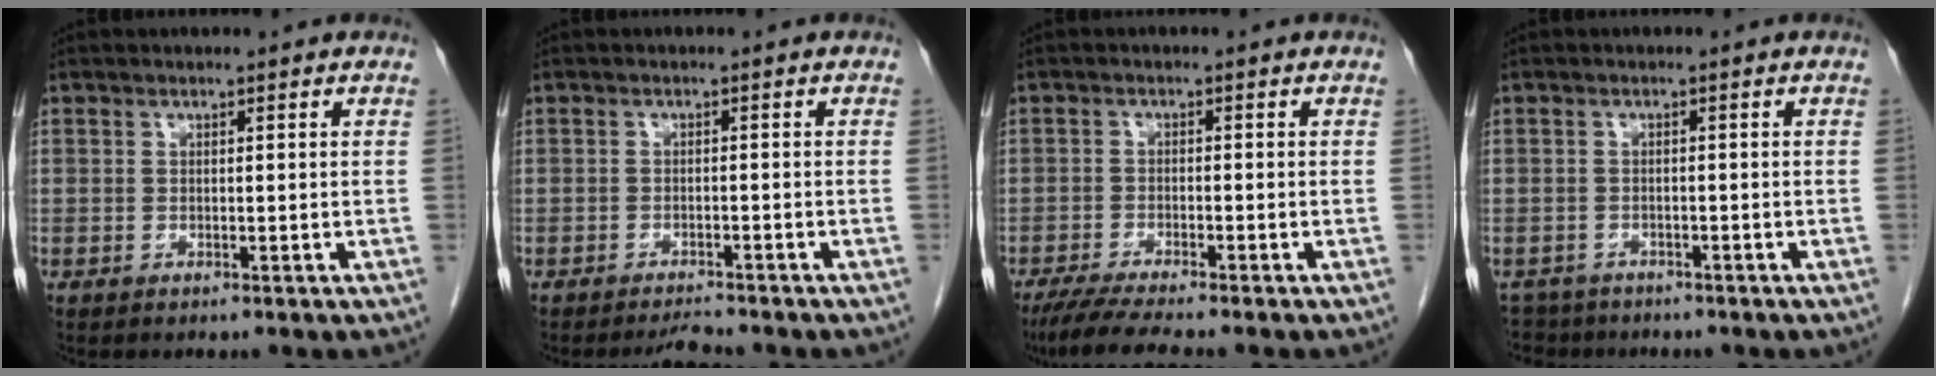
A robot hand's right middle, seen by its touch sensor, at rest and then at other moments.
{"total": 2.1, "force": [-2.1, -0.2, 0.3], "torque": [-0.012, -0.013, -0.031]}
{"total": 6.4, "force": [-5.4, -0.6, 3.4], "torque": [-0.052, -0.021, -0.092]}
{"total": 4.0, "force": [-3.5, 1.9, -0.5], "torque": [0.009, -0.004, -0.062]}